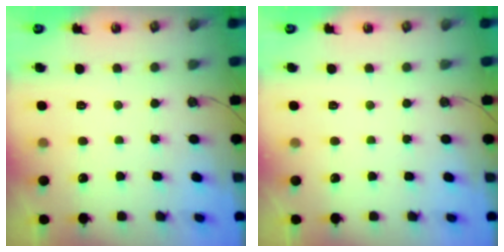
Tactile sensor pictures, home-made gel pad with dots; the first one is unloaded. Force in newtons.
{"total": 0.0}